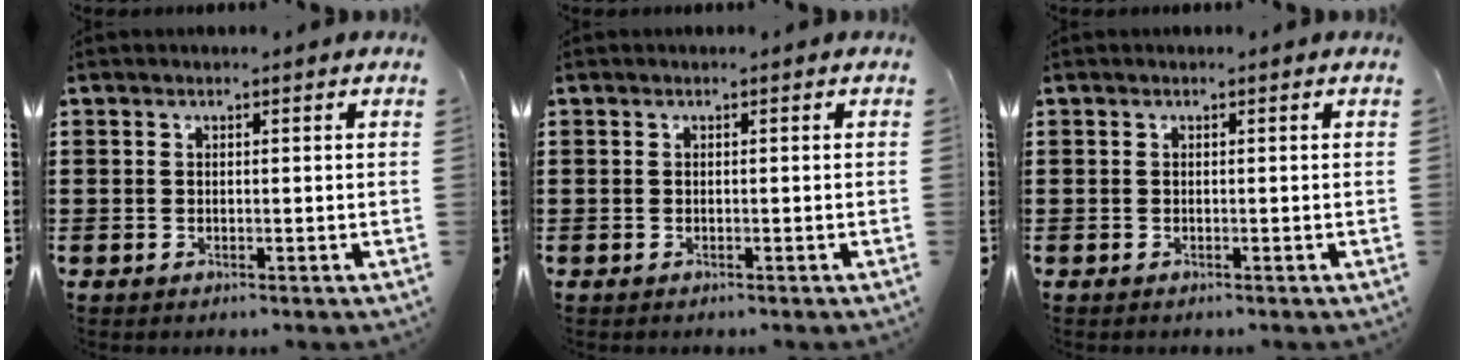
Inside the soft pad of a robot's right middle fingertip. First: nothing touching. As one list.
[{"total": 0.0}, {"total": 0.0}]